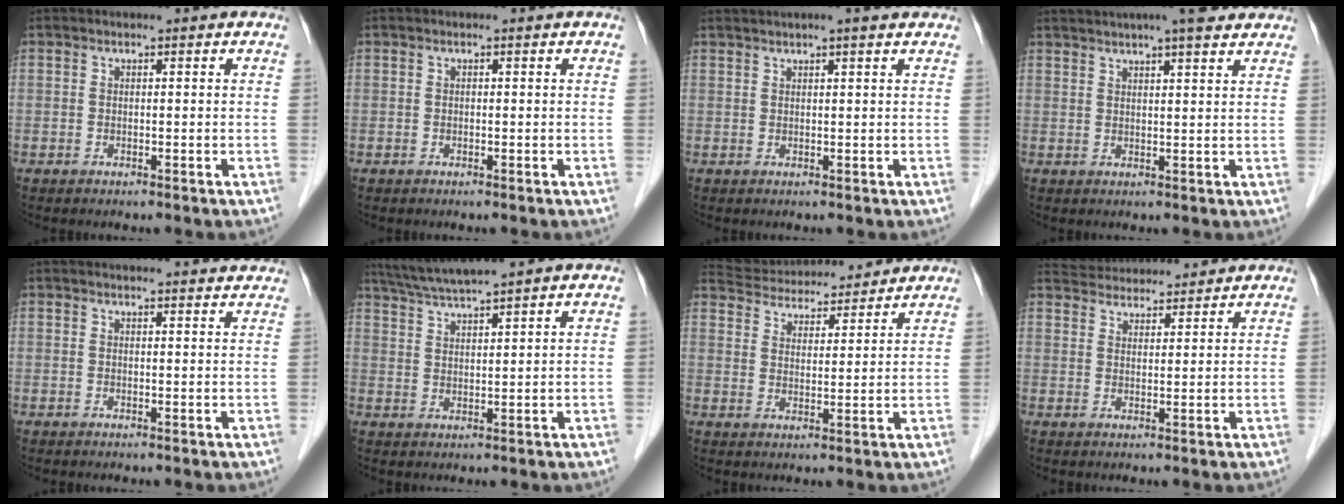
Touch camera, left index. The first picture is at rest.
{"total": 0.6, "force": [-0.6, 0.0, 0.0], "torque": [0.002, -0.005, -0.009]}
{"total": 5.9, "force": [4.7, -0.1, 3.6], "torque": [-0.057, 0.027, 0.063]}
{"total": 10.8, "force": [8.8, 1.3, 6.2], "torque": [-0.092, 0.024, 0.114]}
{"total": 7.3, "force": [7.1, 0.6, 1.8], "torque": [-0.013, 0.003, 0.061]}
{"total": 6.8, "force": [5.9, -1.1, 3.2], "torque": [-0.064, 0.017, 0.109]}
{"total": 14.0, "force": [13.2, 2.8, 3.8], "torque": [-0.067, 0.029, 0.206]}
{"total": 8.8, "force": [8.6, 1.3, 1.7], "torque": [-0.034, 0.028, 0.131]}